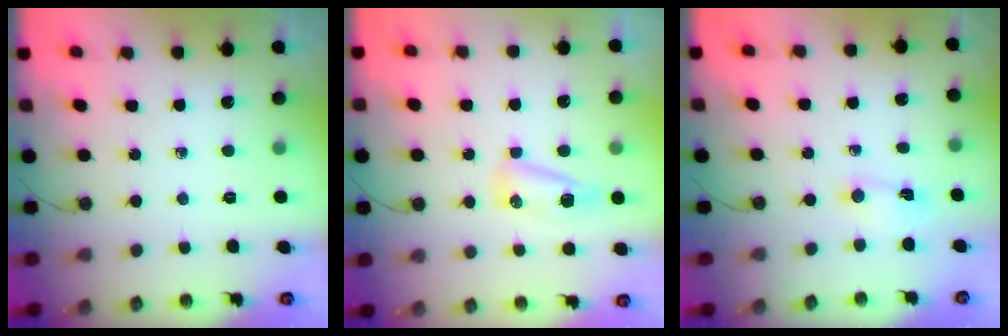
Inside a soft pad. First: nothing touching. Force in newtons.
{"total": 9.5, "press": 7.5, "slide": 5.9}
{"total": 2.2, "press": 2.1, "slide": 0.3}